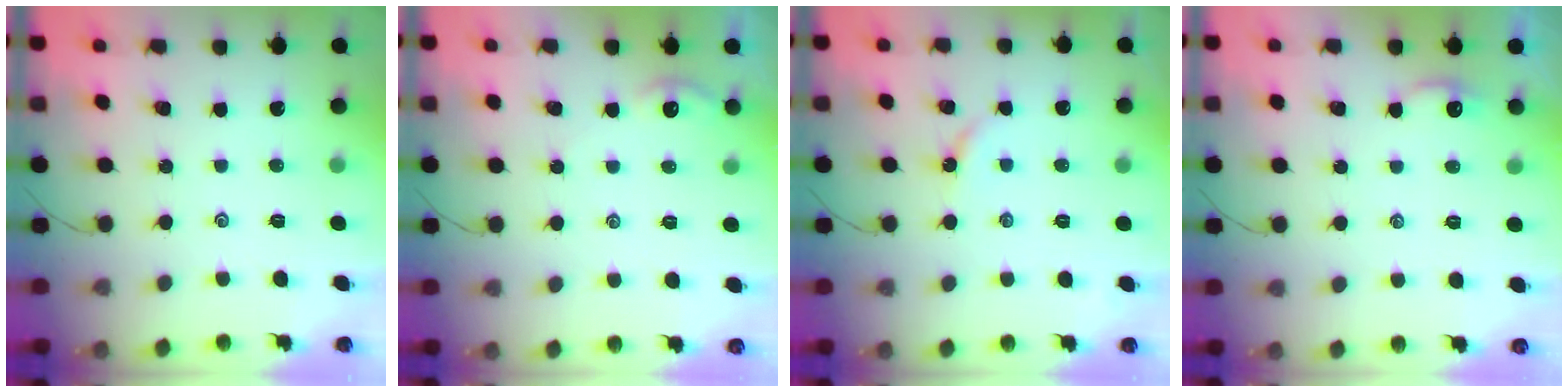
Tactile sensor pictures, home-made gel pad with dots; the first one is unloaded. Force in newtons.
{"total": 2.0, "press": 2.0, "slide": 0.2}
{"total": 2.9, "press": 2.9, "slide": 0.3}
{"total": 2.1, "press": 2.0, "slide": 0.3}